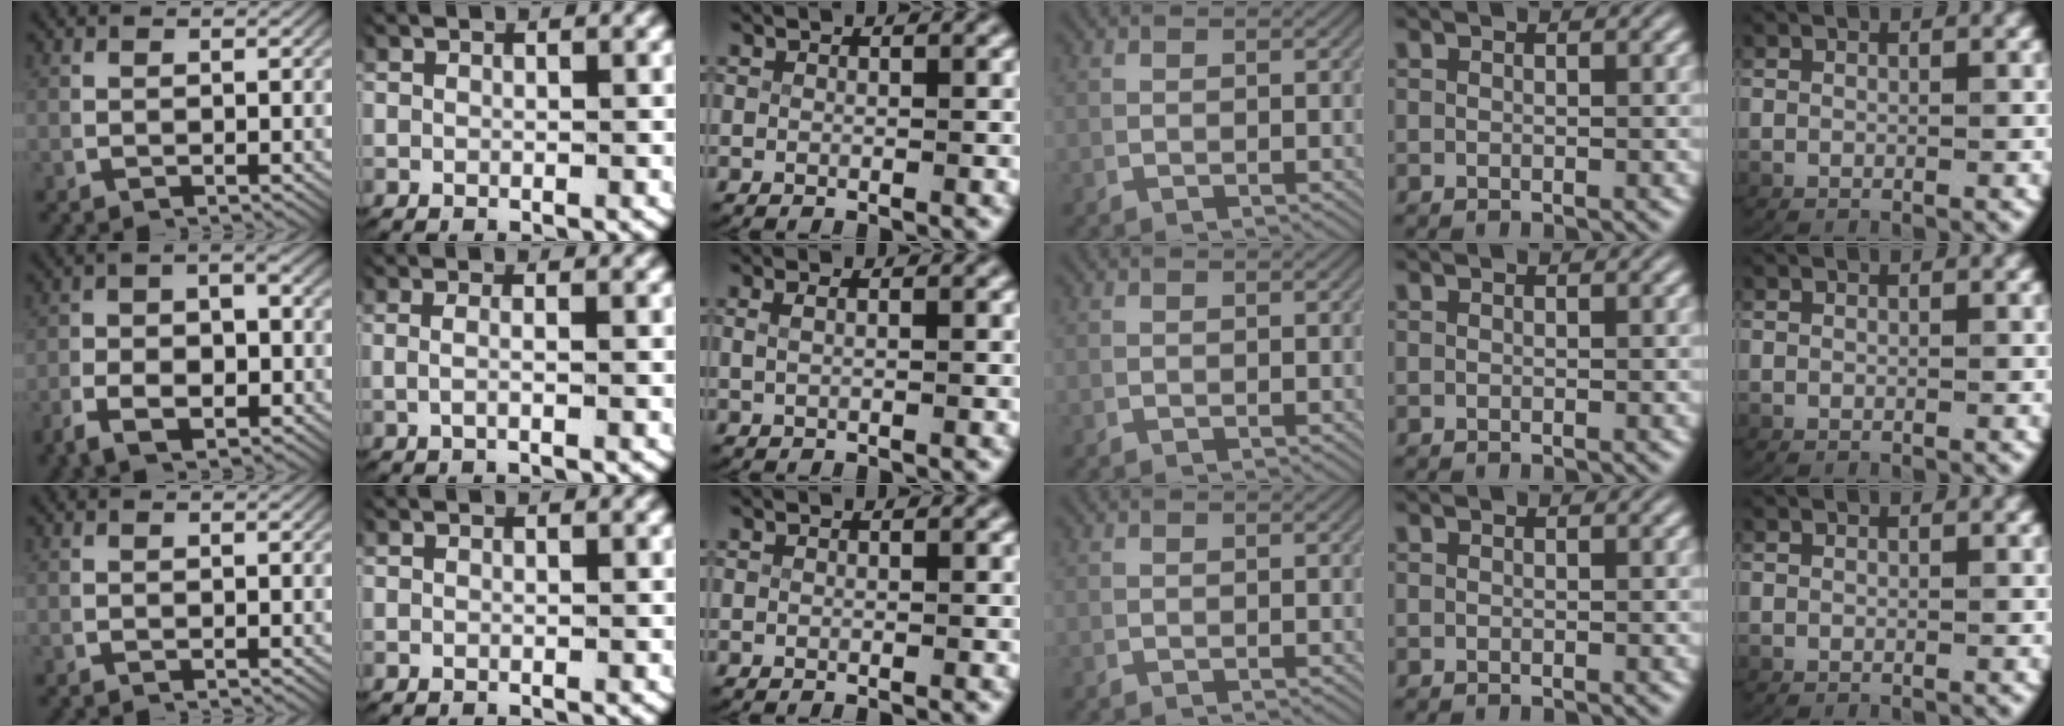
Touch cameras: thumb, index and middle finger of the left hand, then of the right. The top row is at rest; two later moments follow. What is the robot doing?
{"motion": "lift_and_place", "object": "towel"}